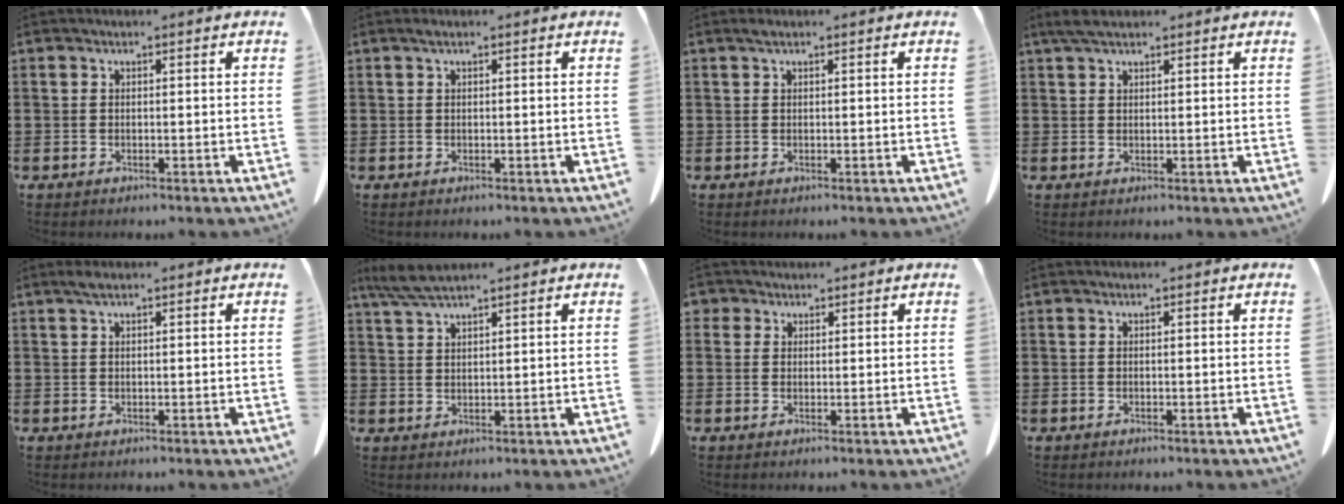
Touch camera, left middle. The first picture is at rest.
{"total": 0.6, "force": [0.2, 0.1, 0.5], "torque": [-0.012, 0.001, 0.005]}
{"total": 0.9, "force": [0.5, 0.2, 0.7], "torque": [-0.014, 0.003, 0.008]}
{"total": 2.5, "force": [1.8, 0.7, 1.6], "torque": [-0.036, 0.004, 0.033]}
{"total": 1.2, "force": [0.7, 0.4, 0.9], "torque": [-0.021, 0.001, 0.013]}
{"total": 4.0, "force": [3.1, 0.4, 2.4], "torque": [-0.055, -0.001, 0.059]}
{"total": 2.0, "force": [1.4, 1.4, 0.3], "torque": [-0.012, 0.007, 0.028]}
{"total": 0.0}